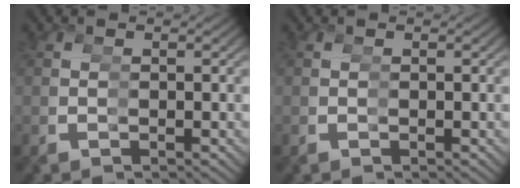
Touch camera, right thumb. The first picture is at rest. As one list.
[{"total": 0.0}]